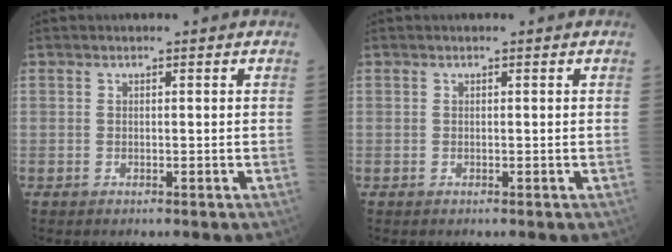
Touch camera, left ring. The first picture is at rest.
{"total": 0.0}